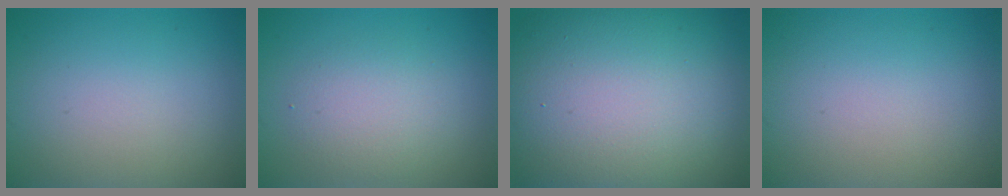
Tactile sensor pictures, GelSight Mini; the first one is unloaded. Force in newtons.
{"total": 2.9, "press": 2.9, "slide": 0.2}
{"total": 18.8, "press": 18.7, "slide": 1.3}
{"total": 0.0}